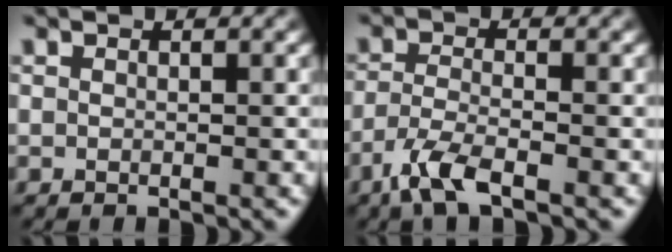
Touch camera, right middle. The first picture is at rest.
{"total": 3.8, "force": [-2.6, 0.9, 2.6], "torque": [-0.061, -0.004, -0.060]}